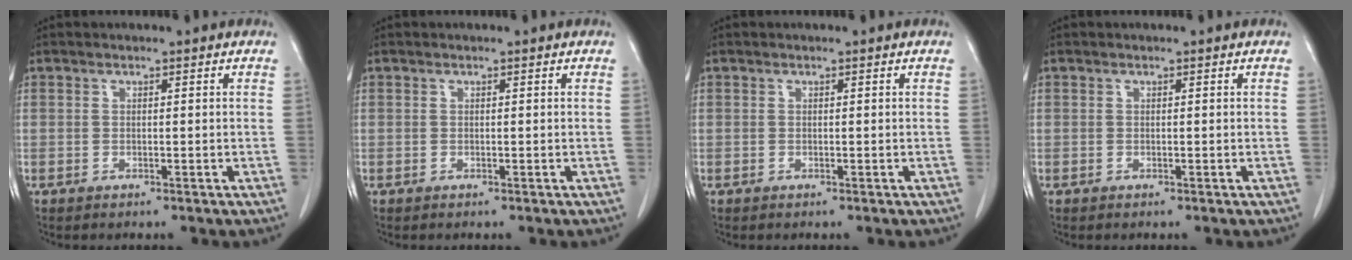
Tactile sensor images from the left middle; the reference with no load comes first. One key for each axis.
{"total": 0.0}
{"total": 0.0}
{"total": 0.0}